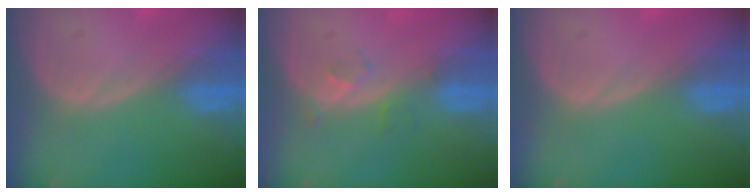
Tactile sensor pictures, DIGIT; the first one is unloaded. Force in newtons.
{"total": 2.7, "press": 2.3, "slide": 1.5}
{"total": 0.0}